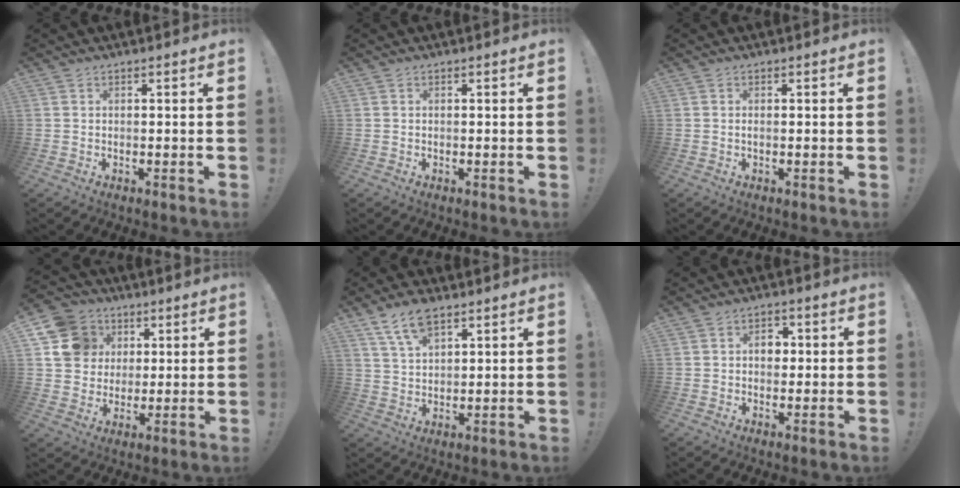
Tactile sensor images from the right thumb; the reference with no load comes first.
{"total": 0.0}
{"total": 0.6, "force": [-0.2, 0.0, 0.5], "torque": [-0.014, 0.001, -0.003]}
{"total": 14.1, "force": [4.6, 12.4, 4.8], "torque": [-0.068, -0.009, 0.100]}
{"total": 8.2, "force": [5.3, 3.7, 5.1], "torque": [-0.096, -0.015, 0.100]}
{"total": 4.4, "force": [0.0, 3.3, 2.8], "torque": [-0.038, 0.008, -0.005]}